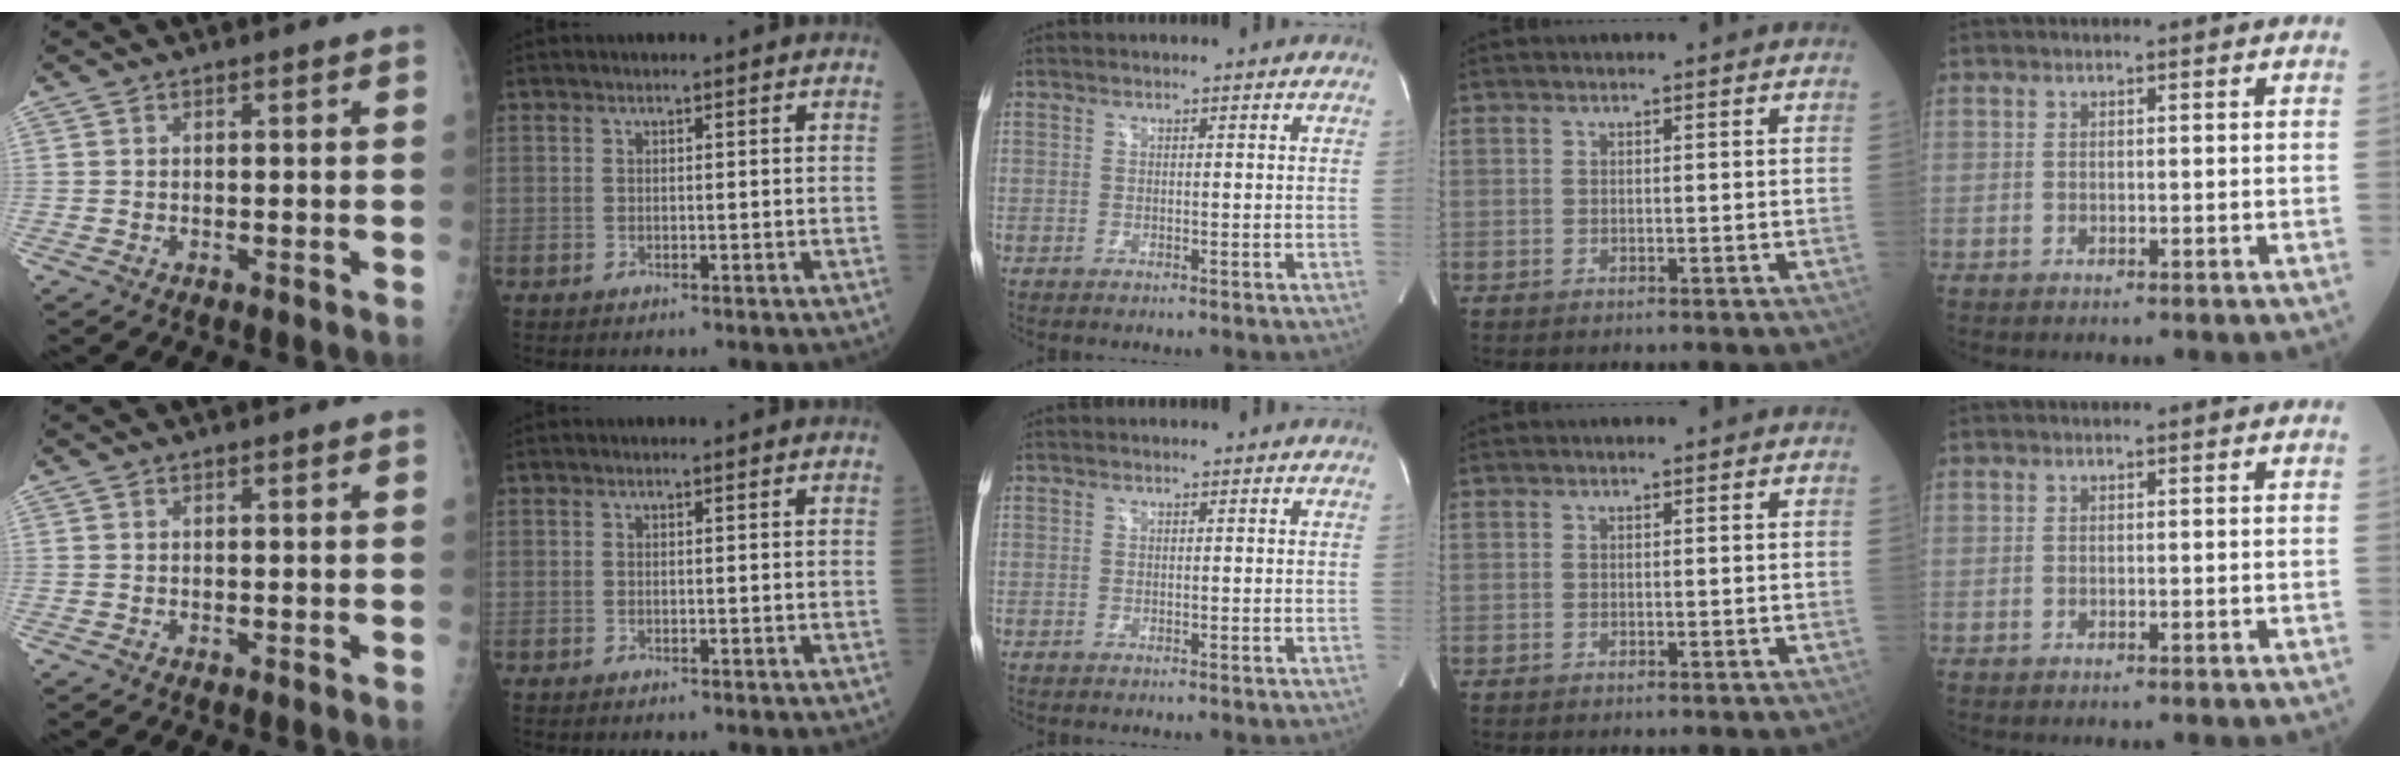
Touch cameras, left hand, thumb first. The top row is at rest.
{}